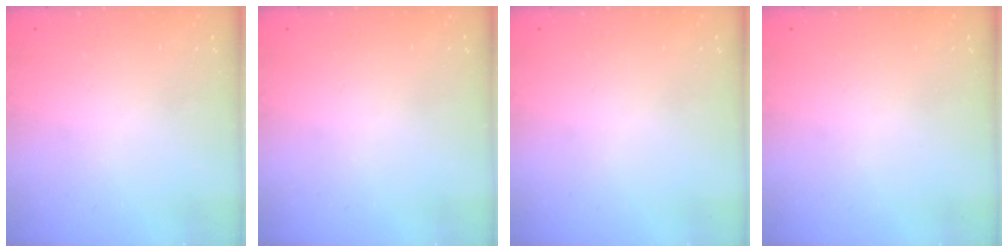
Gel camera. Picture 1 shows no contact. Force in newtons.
{"total": 0.0}
{"total": 0.0}
{"total": 0.0}